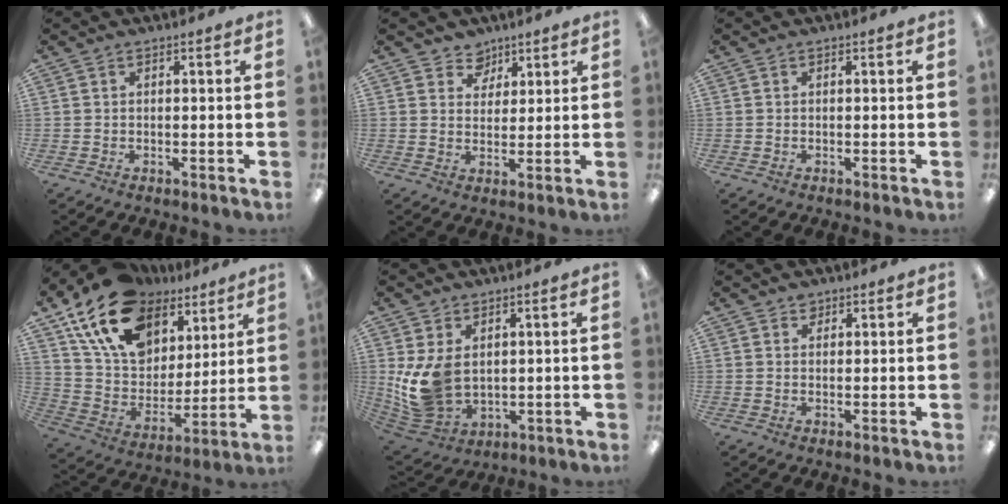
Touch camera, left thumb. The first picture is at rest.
{"total": 5.2, "force": [3.8, 3.6, 0.1], "torque": [0.001, -0.022, 0.067]}
{"total": 0.0}
{"total": 20.4, "force": [13.2, 12.6, 9.1], "torque": [-0.178, -0.057, 0.246]}
{"total": 12.2, "force": [1.6, 8.7, 8.4], "torque": [-0.194, -0.009, 0.035]}
{"total": 1.6, "force": [1.3, 0.9, 0.2], "torque": [0.003, -0.005, 0.024]}